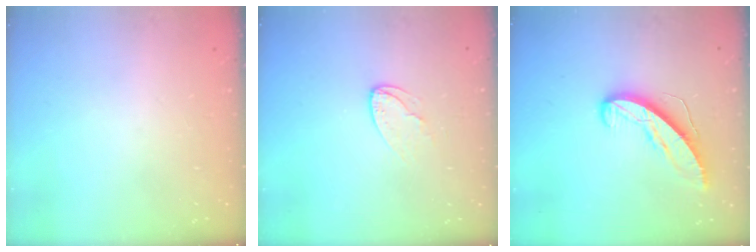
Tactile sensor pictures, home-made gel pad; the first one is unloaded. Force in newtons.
{"total": 6.1, "press": 6.1, "slide": 0.5}
{"total": 8.7, "press": 8.7, "slide": 0.5}